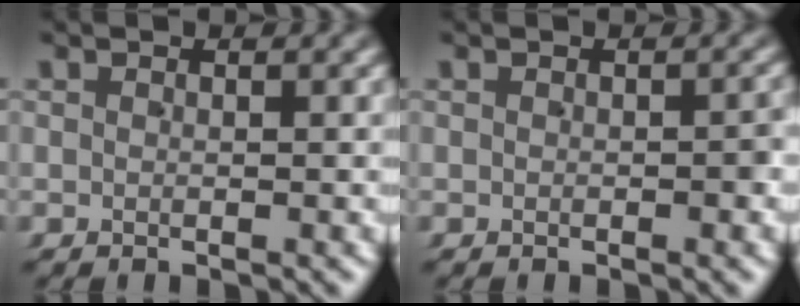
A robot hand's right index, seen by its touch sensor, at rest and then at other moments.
{"total": 1.0, "force": [-0.3, 0.4, 0.9], "torque": [-0.012, 0.000, -0.004]}